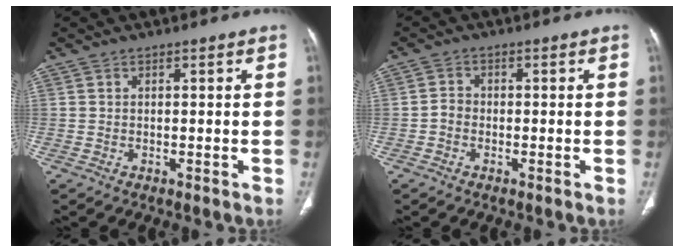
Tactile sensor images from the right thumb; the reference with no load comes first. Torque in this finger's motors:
{"motor_torque": [0.18, 0.04, 0.06, -0.85, 0.12]}